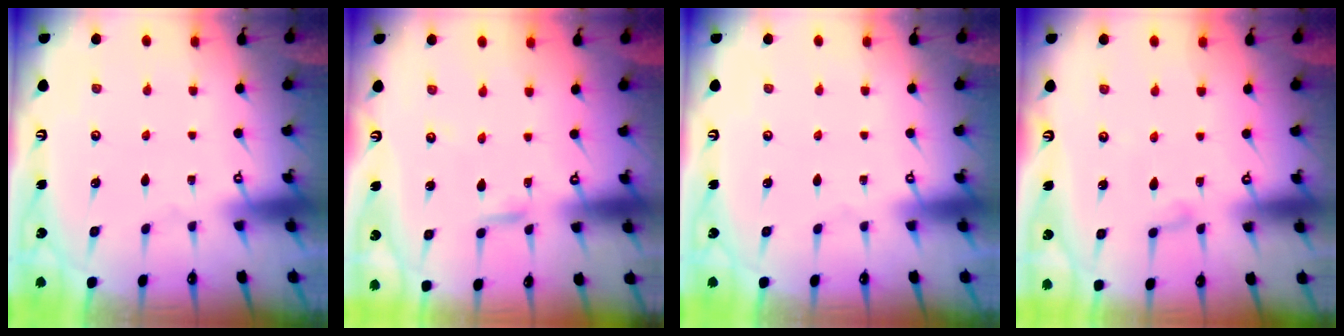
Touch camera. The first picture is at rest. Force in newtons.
{"total": 2.4, "press": 2.4, "slide": 0.1}
{"total": 0.0}
{"total": 5.6, "press": 5.6, "slide": 0.6}